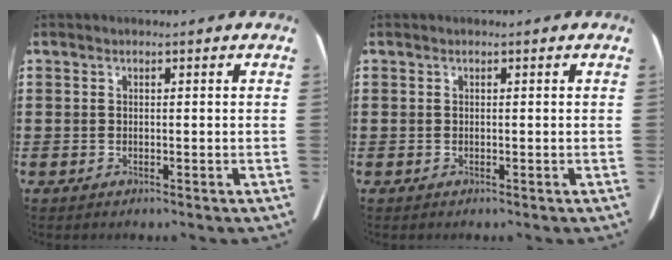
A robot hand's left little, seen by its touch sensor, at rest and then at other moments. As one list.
[{"total": 0.0}]